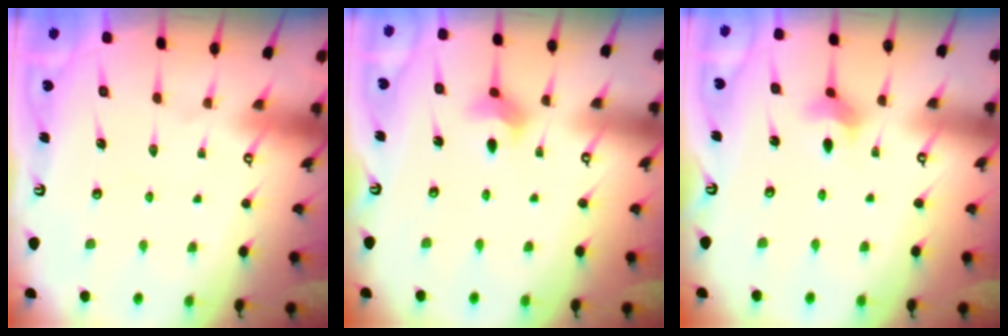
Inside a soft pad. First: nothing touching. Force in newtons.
{"total": 5.9, "press": 5.6, "slide": 1.6}
{"total": 3.0, "press": 3.0, "slide": 0.5}